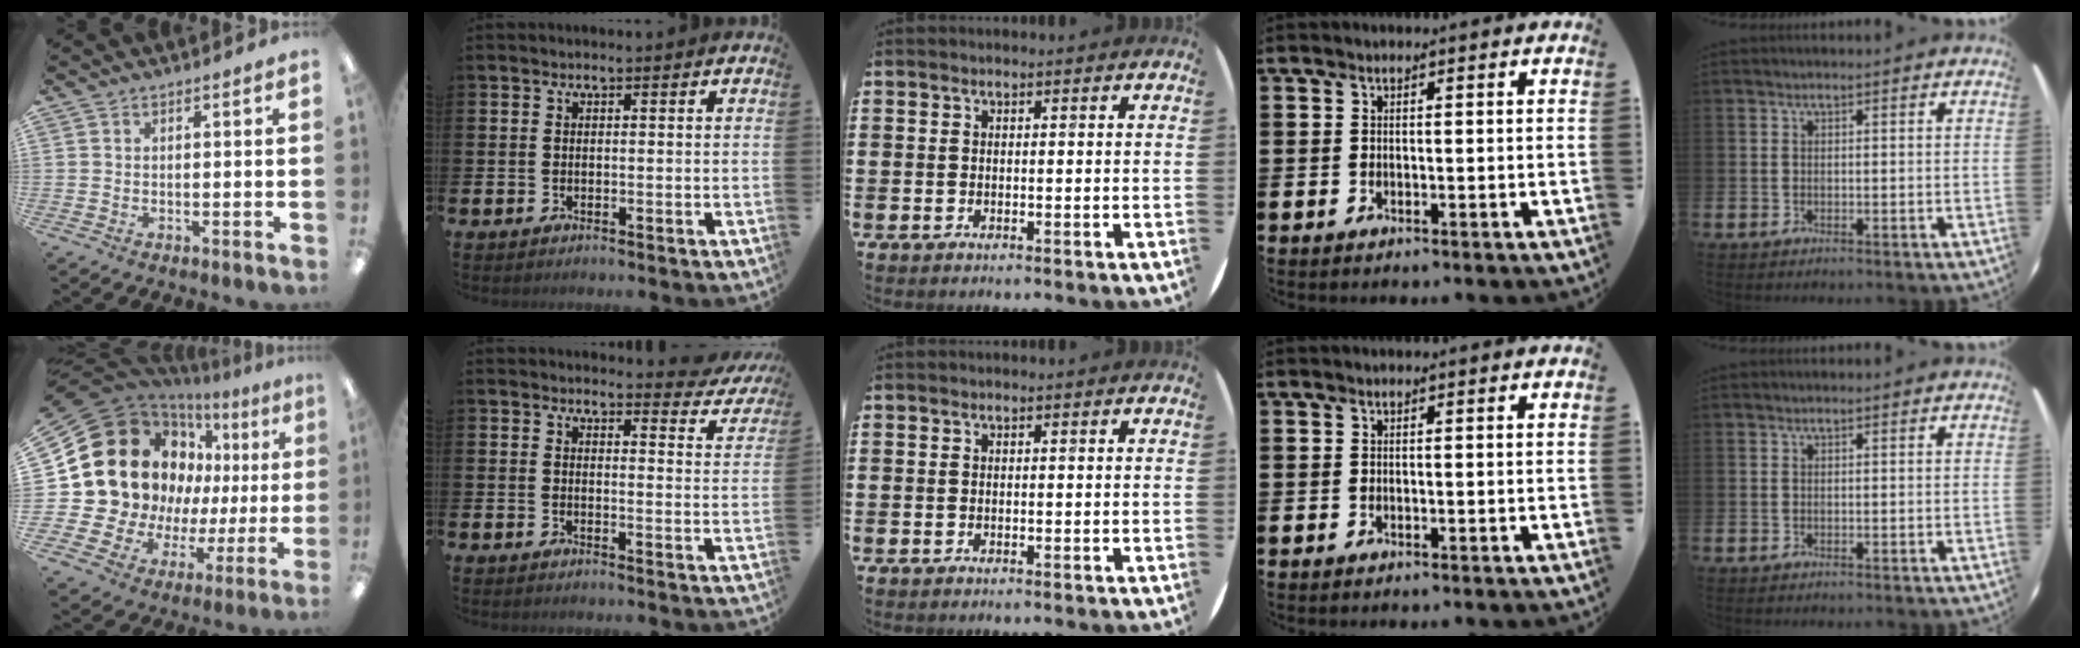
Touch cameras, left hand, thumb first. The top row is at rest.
{"thumb": {"total": 25.9, "force": [7.5, 20.7, 13.7], "torque": [-0.296, -0.044, 0.179]}, "index": {"total": 2.9, "force": [2.8, 0.6, 0.3], "torque": [0.008, -0.023, 0.044]}}